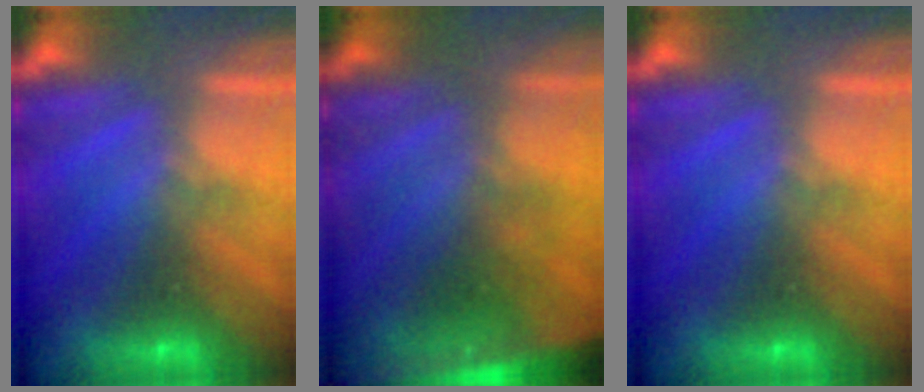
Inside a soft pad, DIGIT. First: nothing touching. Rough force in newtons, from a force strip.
{"total": 4.6}
{"total": 0.0}